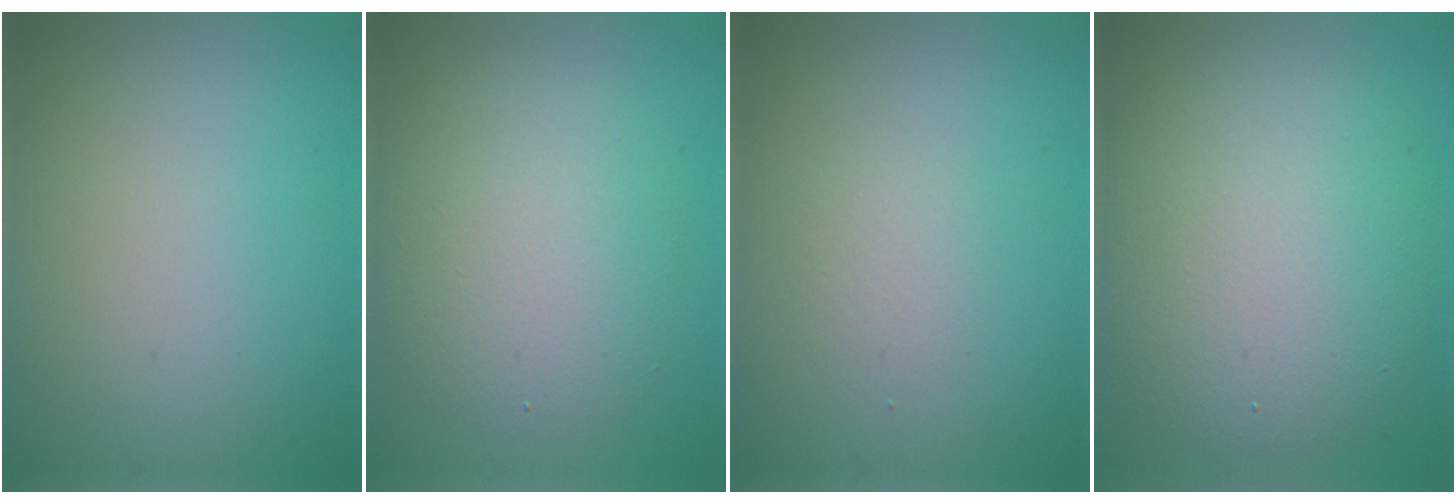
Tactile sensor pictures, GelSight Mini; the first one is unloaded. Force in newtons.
{"total": 5.2, "press": 5.2, "slide": 0.1}
{"total": 1.3, "press": 1.3, "slide": 0.2}
{"total": 9.4, "press": 9.4, "slide": 0.4}